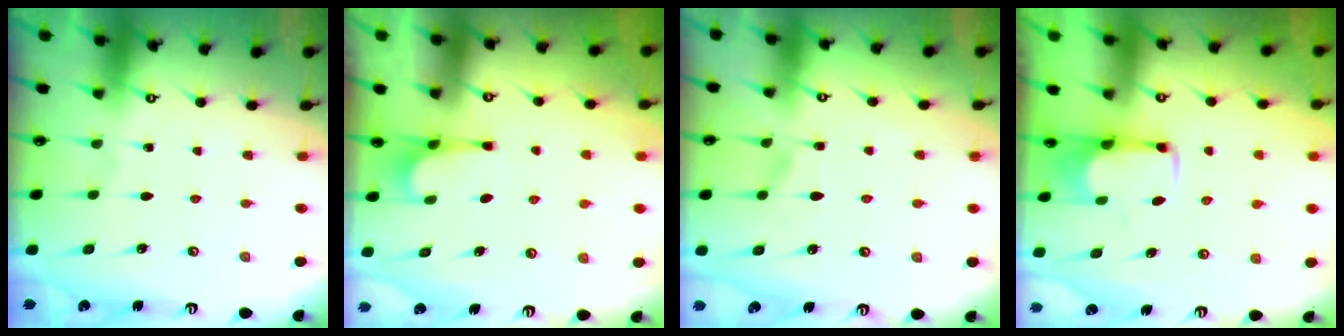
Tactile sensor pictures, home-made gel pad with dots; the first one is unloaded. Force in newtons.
{"total": 2.2, "press": 2.2, "slide": 0.5}
{"total": 4.3, "press": 4.3, "slide": 0.5}
{"total": 2.7, "press": 2.5, "slide": 1.1}